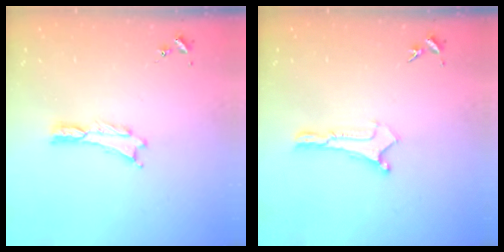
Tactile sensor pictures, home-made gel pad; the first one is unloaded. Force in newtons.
{"total": 0.0}